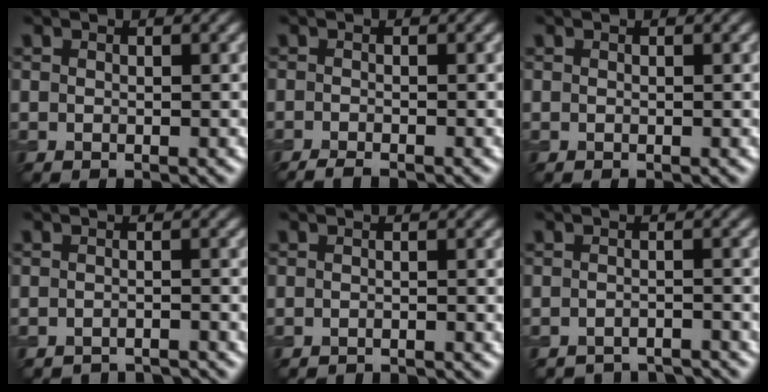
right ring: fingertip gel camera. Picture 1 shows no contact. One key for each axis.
{"total": 2.0, "fx": -1.7, "fy": 0.3, "fz": 1.1, "tx": -0.015, "ty": -0.003, "tz": -0.032}
{"total": 0.0}
{"total": 3.6, "fx": -3.6, "fy": 0.2, "fz": 0.4, "tx": -0.002, "ty": -0.009, "tz": -0.049}
{"total": 2.3, "fx": -2.2, "fy": 0.2, "fz": 0.4, "tx": 0.005, "ty": -0.008, "tz": -0.030}
{"total": 4.1, "fx": -4.1, "fy": 0.4, "fz": 0.2, "tx": 0.000, "ty": -0.003, "tz": -0.057}